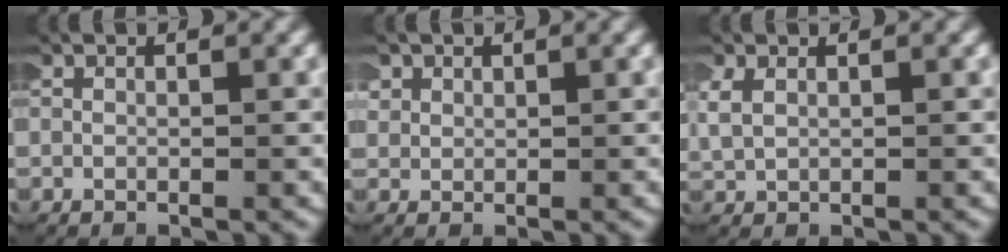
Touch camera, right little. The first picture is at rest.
{"total": 1.8, "force": [0.8, 1.6, 0.6], "torque": [-0.030, -0.001, 0.015]}
{"total": 2.3, "force": [0.9, 1.7, 1.3], "torque": [-0.045, 0.004, 0.021]}